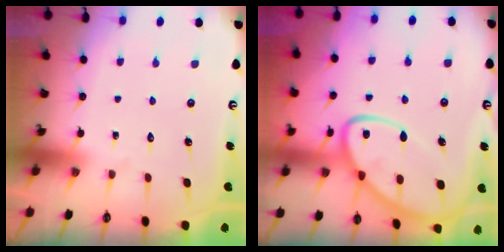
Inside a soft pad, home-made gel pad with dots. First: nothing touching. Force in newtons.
{"total": 13.4, "press": 13.4, "slide": 1.2}